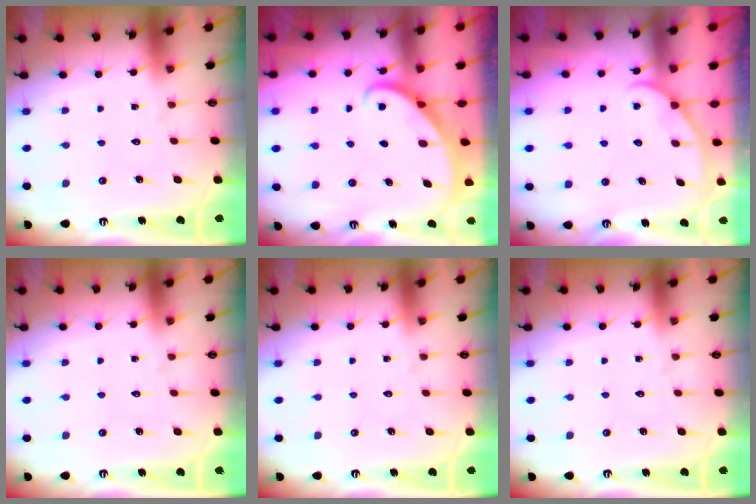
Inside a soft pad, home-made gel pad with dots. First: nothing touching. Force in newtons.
{"total": 2.9, "press": 2.9, "slide": 0.2}
{"total": 3.1, "press": 3.1, "slide": 0.2}
{"total": 0.0}
{"total": 0.0}
{"total": 0.0}